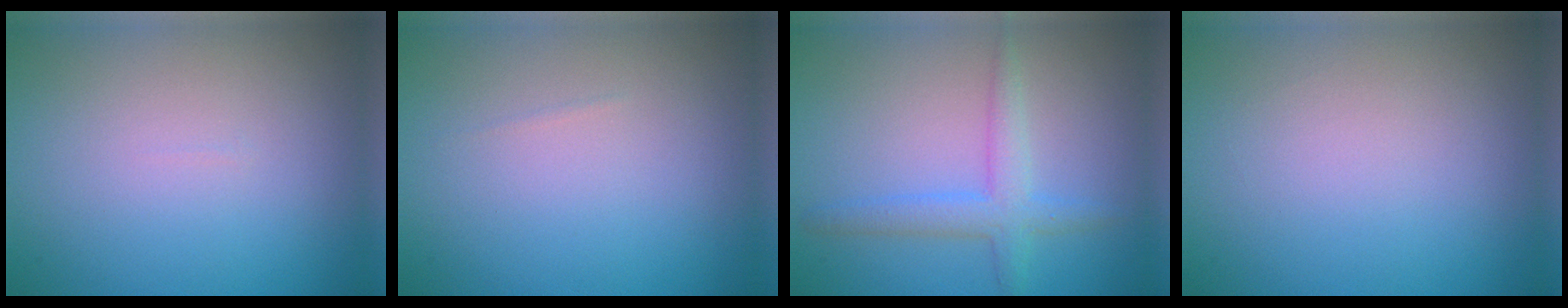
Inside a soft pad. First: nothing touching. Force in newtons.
{"total": 0.0}
{"total": 3.0, "press": 3.0, "slide": 0.1}
{"total": 0.0}